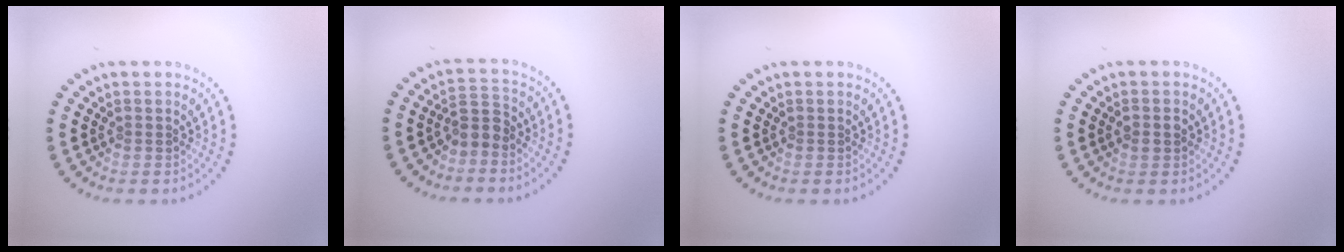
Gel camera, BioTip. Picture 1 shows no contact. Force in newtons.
{"total": 2.2, "press": 1.8, "slide": 1.2}
{"total": 0.0}
{"total": 1.7, "press": 1.7, "slide": 0.1}